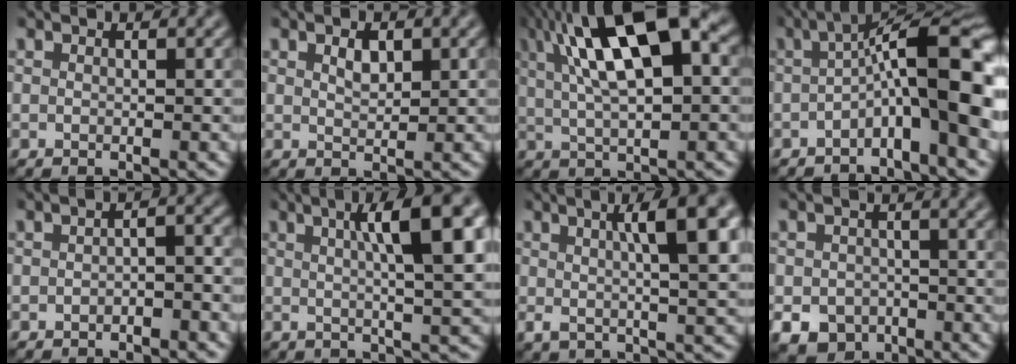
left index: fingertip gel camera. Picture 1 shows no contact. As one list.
[{"total": 1.6, "force": [0.8, 0.8, 1.1], "torque": [-0.021, 0.001, 0.015]}, {"total": 12.2, "force": [4.3, 4.1, 10.7], "torque": [-0.170, 0.019, 0.069]}, {"total": 9.8, "force": [-1.4, 2.0, 9.5], "torque": [-0.135, 0.027, -0.033]}, {"total": 2.0, "force": [-1.0, 0.6, 1.6], "torque": [-0.025, 0.005, -0.017]}, {"total": 10.0, "force": [2.7, 2.4, 9.3], "torque": [-0.110, 0.014, 0.038]}, {"total": 8.4, "force": [2.3, 2.4, 7.7], "torque": [-0.107, 0.008, 0.035]}, {"total": 4.0, "force": [-1.9, 3.2, 1.4], "torque": [-0.026, -0.012, -0.031]}]